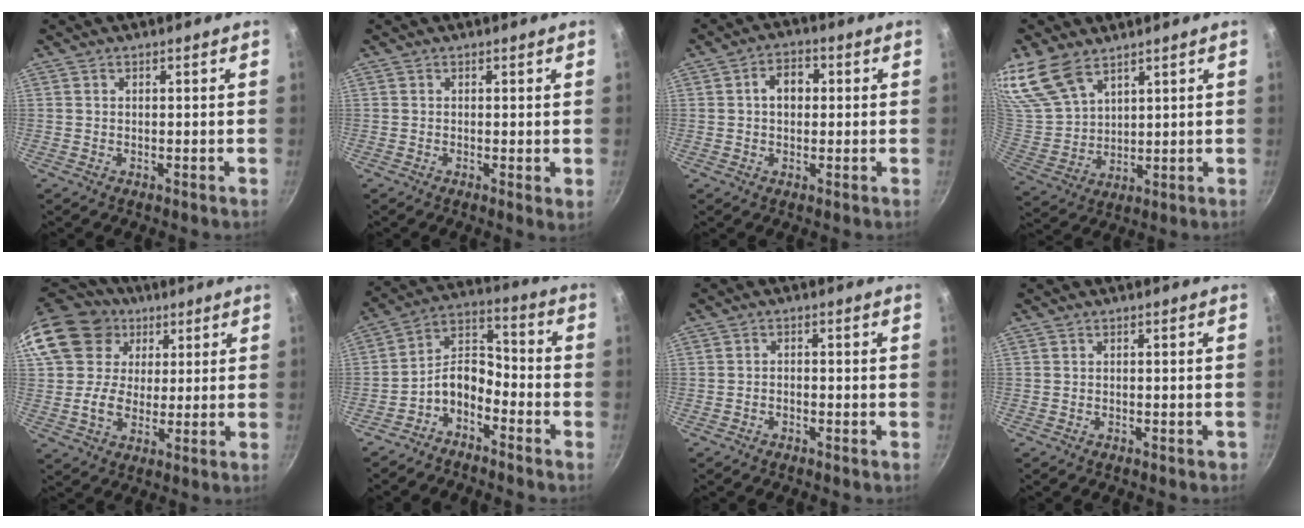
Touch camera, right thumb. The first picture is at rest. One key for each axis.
{"total": 0.8, "fx": 0.1, "fy": -0.6, "fz": 0.5, "tx": -0.006, "ty": -0.009, "tz": -0.001}
{"total": 5.4, "fx": 0.7, "fy": 3.9, "fz": 3.7, "tx": -0.031, "ty": 0.013, "tz": 0.003}
{"total": 11.7, "fx": 8.7, "fy": 5.8, "fz": 5.3, "tx": -0.102, "ty": -0.029, "tz": 0.193}
{"total": 16.3, "fx": 5.7, "fy": 13.5, "fz": 7.1, "tx": -0.127, "ty": 0.007, "tz": 0.099}
{"total": 7.5, "fx": -4.8, "fy": 4.0, "fz": 4.0, "tx": -0.067, "ty": 0.074, "tz": -0.103}
{"total": 1.1, "fx": -1.0, "fy": -0.4, "fz": -0.2, "tx": 0.001, "ty": 0.008, "tz": -0.018}
{"total": 0.9, "fx": -0.5, "fy": -0.5, "fz": -0.5, "tx": 0.013, "ty": 0.008, "tz": 0.001}